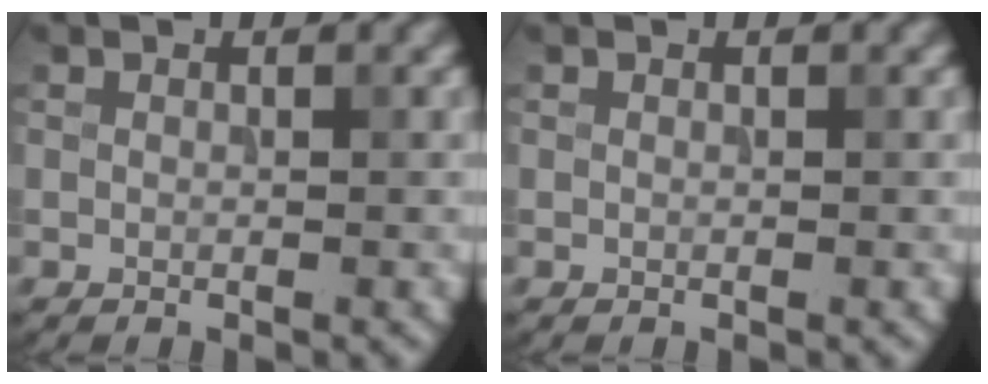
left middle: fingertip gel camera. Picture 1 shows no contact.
{"total": 0.0}